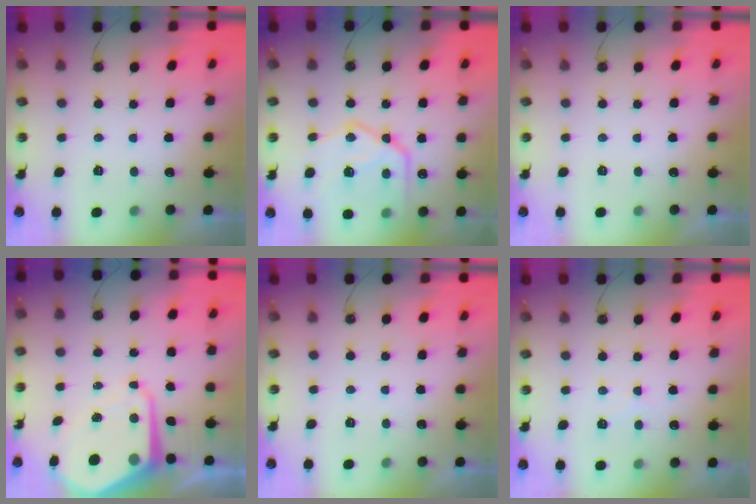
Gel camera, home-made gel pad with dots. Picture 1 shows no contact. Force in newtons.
{"total": 20.3, "press": 20.2, "slide": 2.0}
{"total": 0.0}
{"total": 10.2, "press": 10.2, "slide": 1.0}
{"total": 0.0}
{"total": 6.1, "press": 6.0, "slide": 1.0}